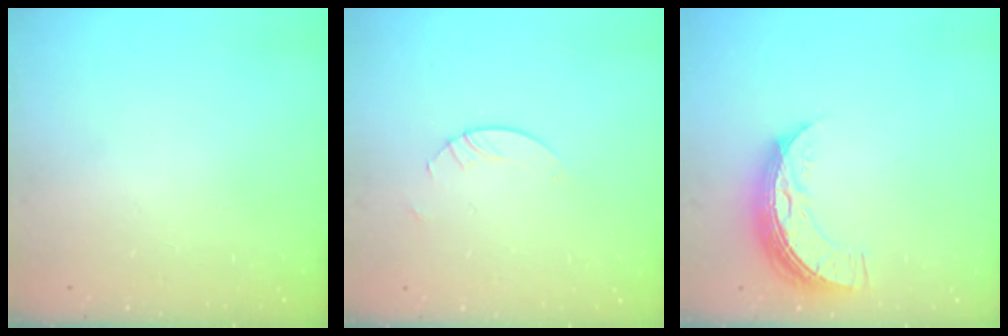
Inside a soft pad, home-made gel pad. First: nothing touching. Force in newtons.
{"total": 3.0, "press": 2.9, "slide": 0.3}
{"total": 9.8, "press": 9.8, "slide": 0.7}